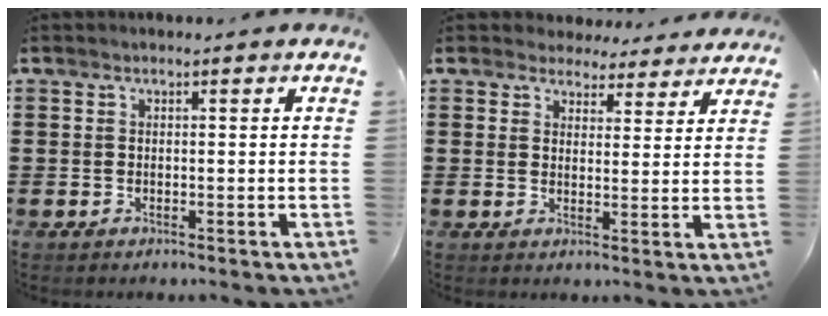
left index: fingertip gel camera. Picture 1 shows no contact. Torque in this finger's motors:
{"motor_torque": [2.14, 0.00, 0.31, -0.01]}